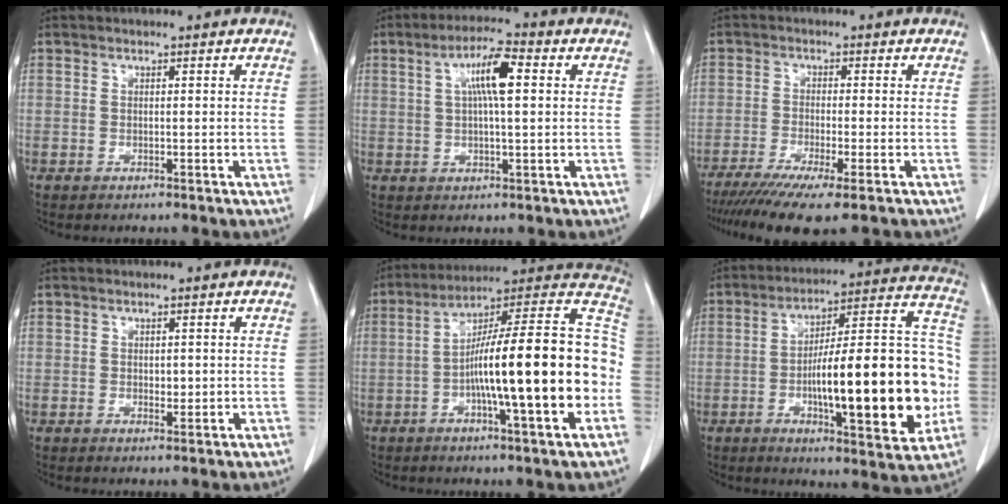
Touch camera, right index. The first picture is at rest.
{"total": 7.3, "force": [1.8, 1.1, 7.0], "torque": [-0.128, 0.015, 0.030]}
{"total": 10.0, "force": [-7.3, 0.3, 6.9], "torque": [-0.108, -0.021, -0.114]}
{"total": 1.4, "force": [0.2, 0.8, 1.1], "torque": [-0.014, -0.003, 0.005]}
{"total": 23.5, "force": [-3.8, 1.6, 23.1], "torque": [-0.299, 0.021, -0.064]}
{"total": 24.4, "force": [-4.1, 5.1, 23.5], "torque": [-0.300, 0.028, -0.052]}